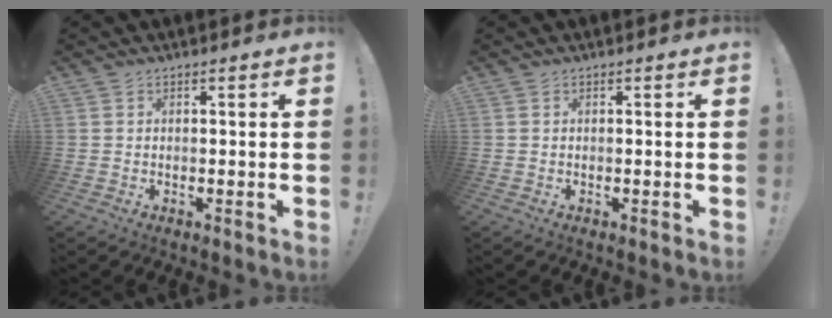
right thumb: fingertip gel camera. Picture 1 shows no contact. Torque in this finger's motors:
{"motor_torque": [0.00, 0.00, 0.04, -0.01, 0.00]}